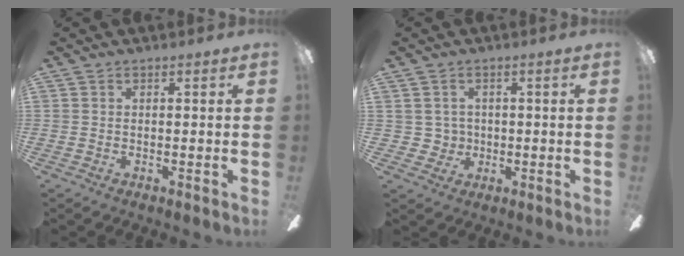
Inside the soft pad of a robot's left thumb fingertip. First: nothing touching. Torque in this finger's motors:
{"motor_torque": [0.04, -0.02, -0.31, 0.03, 0.00]}